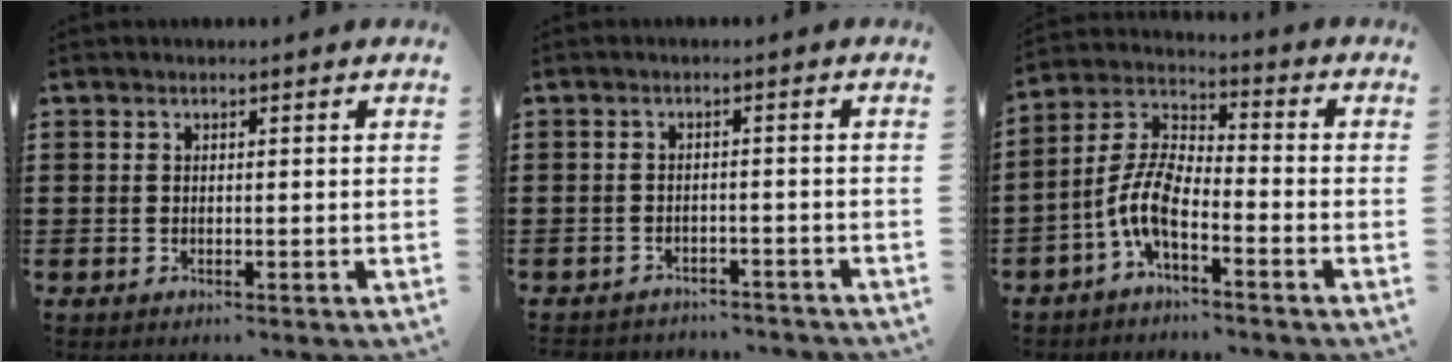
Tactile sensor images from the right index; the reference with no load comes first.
{"total": 2.2, "force": [-2.2, 0.4, -0.1], "torque": [-0.007, -0.001, -0.047]}
{"total": 7.7, "force": [-4.0, 2.8, 5.9], "torque": [-0.154, -0.015, -0.087]}